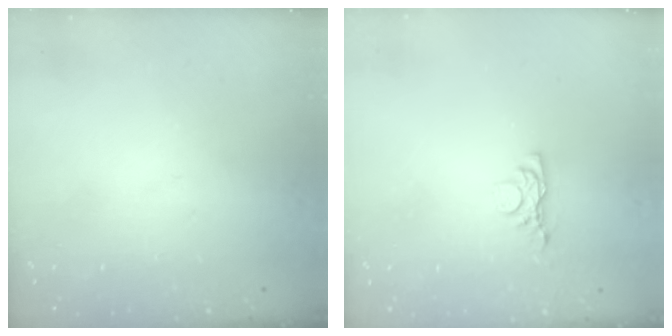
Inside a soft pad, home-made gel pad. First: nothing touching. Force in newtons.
{"total": 3.7, "press": 3.7, "slide": 0.7}